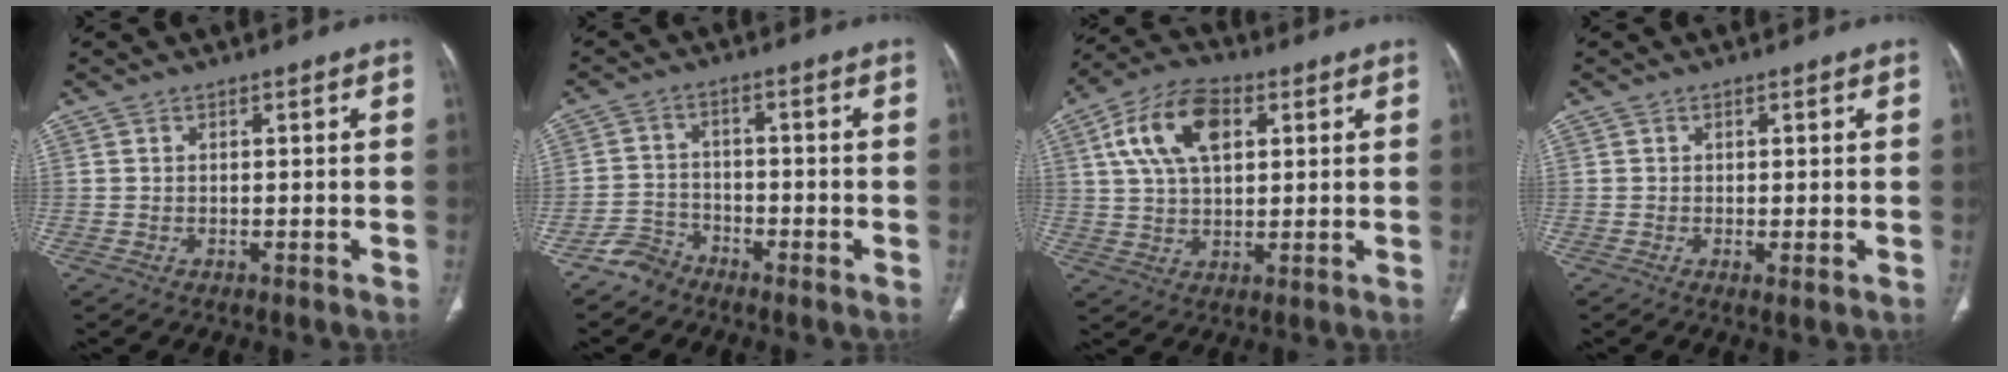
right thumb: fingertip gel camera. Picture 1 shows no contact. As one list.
[{"total": 4.1, "force": [-3.5, 2.1, 0.1], "torque": [0.007, 0.022, -0.073]}, {"total": 13.0, "force": [4.2, 7.4, 9.9], "torque": [-0.181, 0.008, 0.075]}, {"total": 1.2, "force": [-0.2, 0.1, 1.1], "torque": [-0.026, -0.007, -0.005]}]